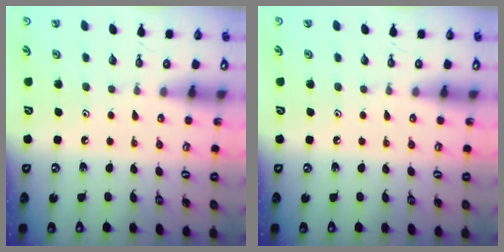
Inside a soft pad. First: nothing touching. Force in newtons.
{"total": 0.0}